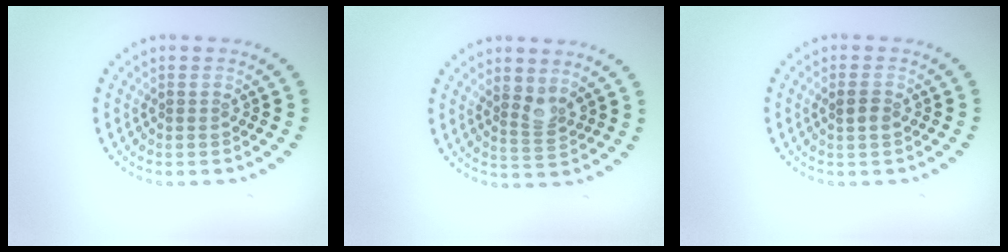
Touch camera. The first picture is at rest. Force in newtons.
{"total": 2.0, "press": 1.6, "slide": 1.1}
{"total": 1.3, "press": 1.3, "slide": 0.4}